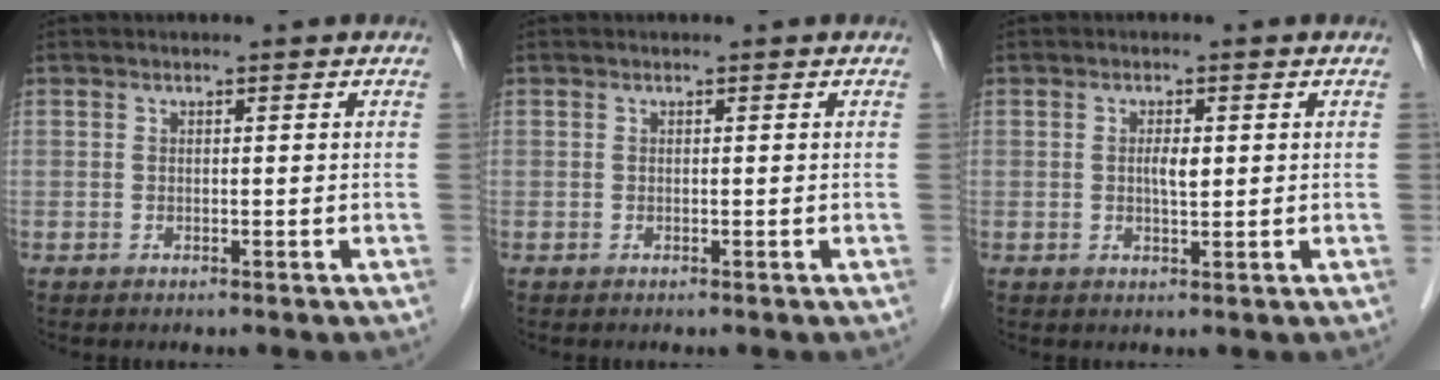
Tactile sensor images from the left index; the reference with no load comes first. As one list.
[{"total": 0.0}, {"total": 2.1, "force": [0.2, 0.6, 2.0], "torque": [-0.038, -0.002, 0.005]}]